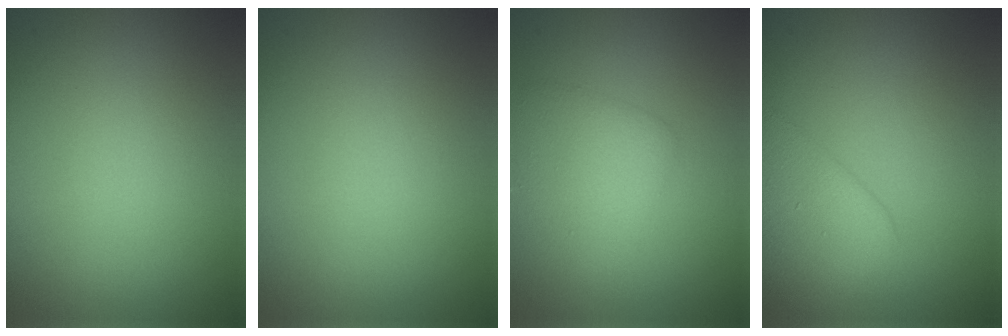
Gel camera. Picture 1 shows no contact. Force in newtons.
{"total": 0.0}
{"total": 2.9, "press": 2.9, "slide": 0.1}
{"total": 4.9, "press": 4.9, "slide": 0.4}